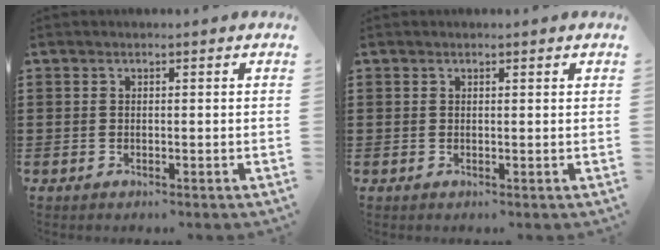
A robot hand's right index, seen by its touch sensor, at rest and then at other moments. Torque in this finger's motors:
{"motor_torque": [-0.31, 0.05, 0.00, -0.01]}